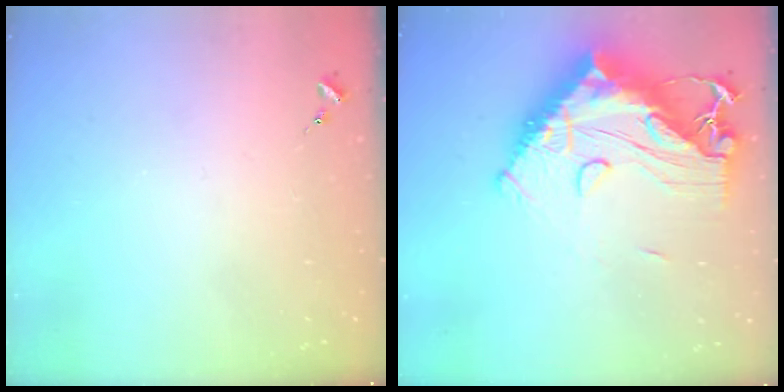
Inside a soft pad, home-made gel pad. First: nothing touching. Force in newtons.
{"total": 22.9, "press": 22.7, "slide": 2.4}